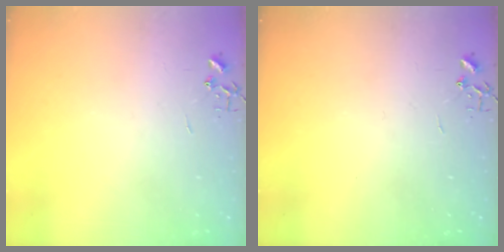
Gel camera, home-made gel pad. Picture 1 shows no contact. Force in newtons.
{"total": 0.0}